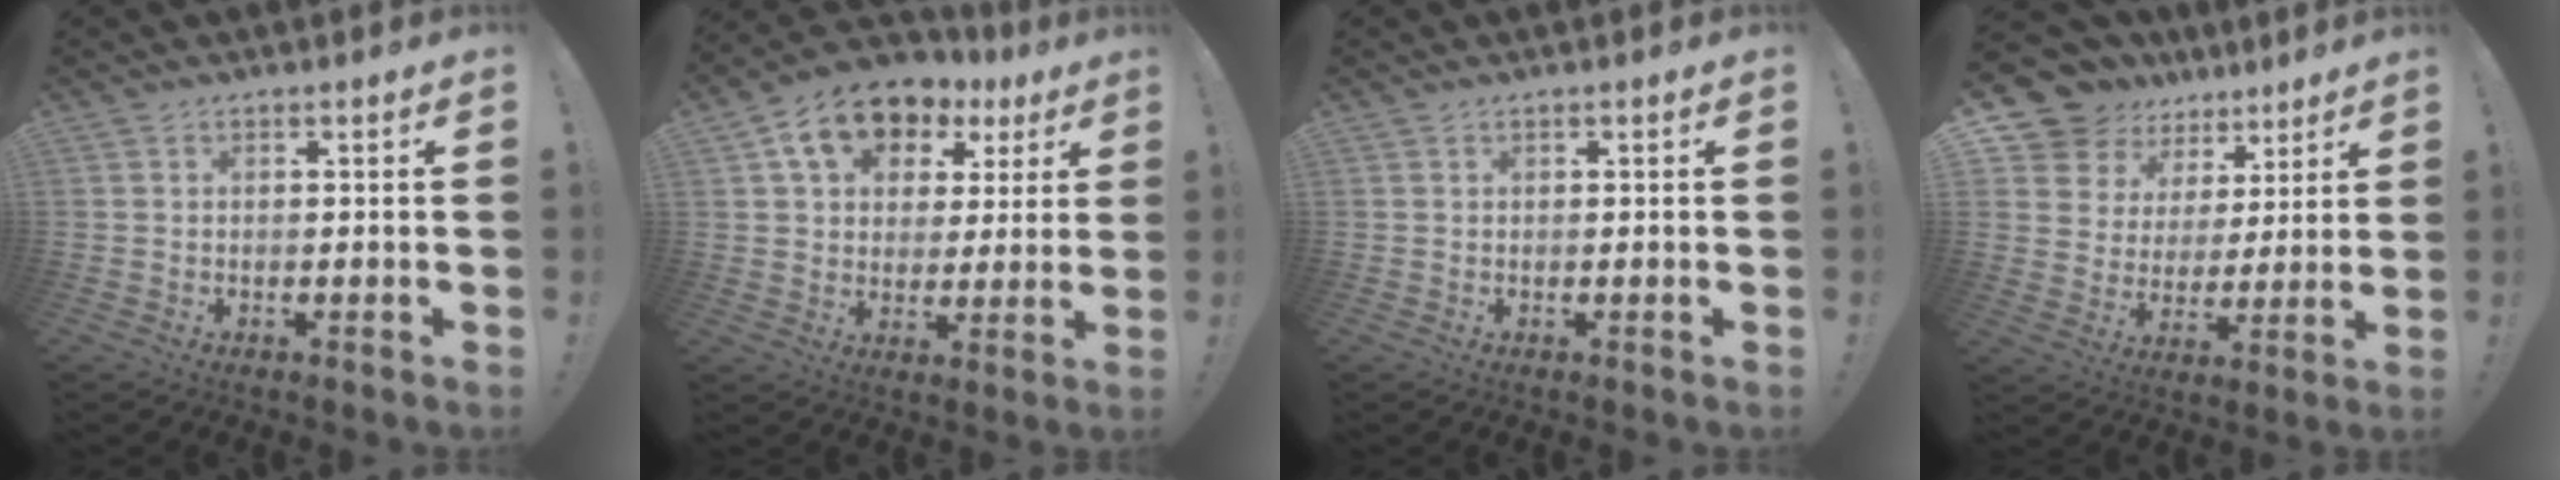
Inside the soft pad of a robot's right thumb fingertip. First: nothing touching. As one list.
[{"total": 13.1, "force": [6.9, 9.2, 6.3], "torque": [-0.099, -0.032, 0.129]}, {"total": 0.0}, {"total": 12.6, "force": [8.9, 8.5, 2.9], "torque": [-0.060, -0.067, 0.178]}]